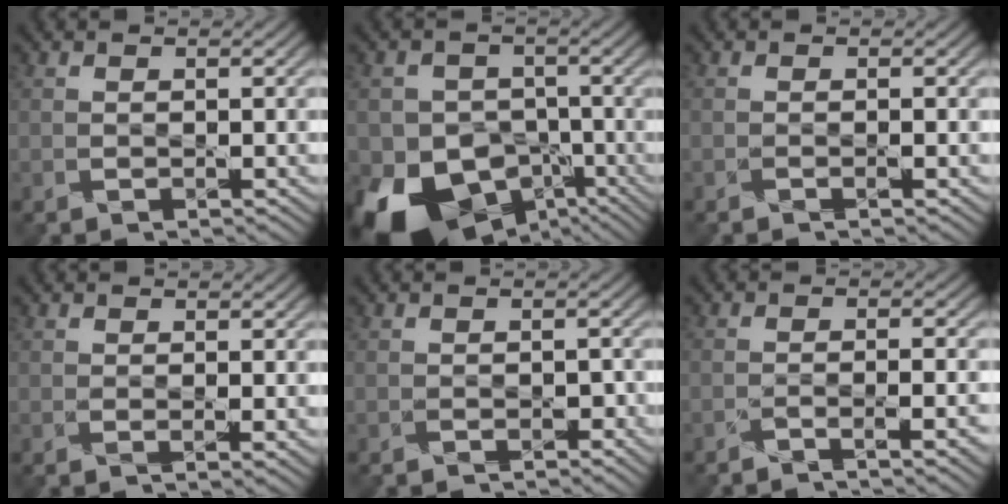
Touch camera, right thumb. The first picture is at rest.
{"total": 16.1, "force": [-7.7, 12.5, 6.8], "torque": [-0.130, -0.057, -0.138]}
{"total": 0.7, "force": [-0.3, 0.0, 0.6], "torque": [-0.010, -0.002, -0.006]}
{"total": 1.1, "force": [0.0, 0.1, 1.1], "torque": [-0.021, -0.002, -0.002]}
{"total": 1.4, "force": [-1.0, 0.6, 0.8], "torque": [-0.011, -0.003, -0.013]}
{"total": 3.9, "force": [-2.4, 0.6, 3.1], "torque": [-0.046, 0.008, -0.052]}